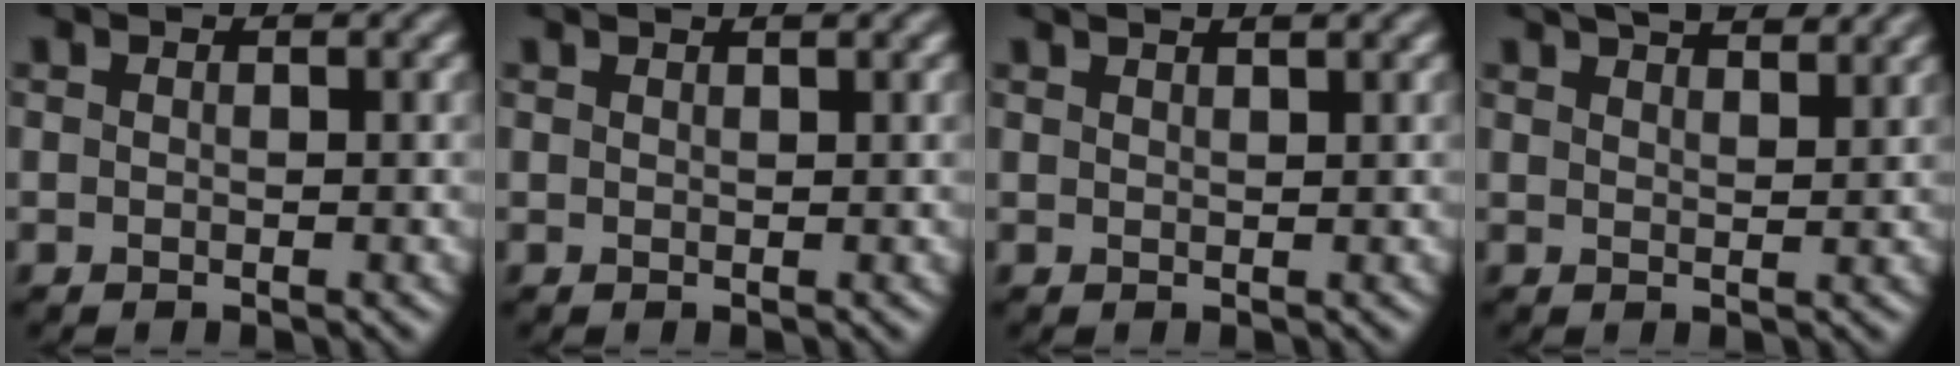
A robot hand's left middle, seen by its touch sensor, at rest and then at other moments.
{"total": 1.8, "force": [1.4, 0.6, 1.0], "torque": [0.004, 0.007, -0.003]}
{"total": 3.2, "force": [2.3, 1.1, 1.8], "torque": [0.001, 0.023, 0.001]}
{"total": 6.0, "force": [4.9, 1.8, 3.0], "torque": [-0.022, 0.026, 0.041]}